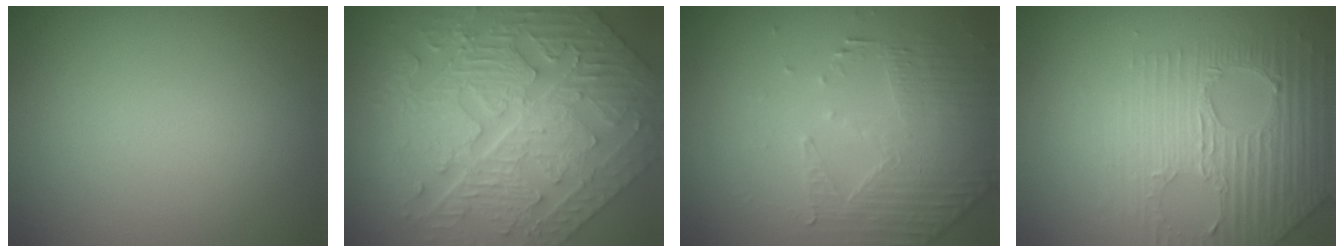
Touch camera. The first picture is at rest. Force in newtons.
{"total": 10.9, "press": 7.7, "slide": 7.8}
{"total": 4.7, "press": 3.4, "slide": 3.2}
{"total": 4.0, "press": 3.8, "slide": 1.2}